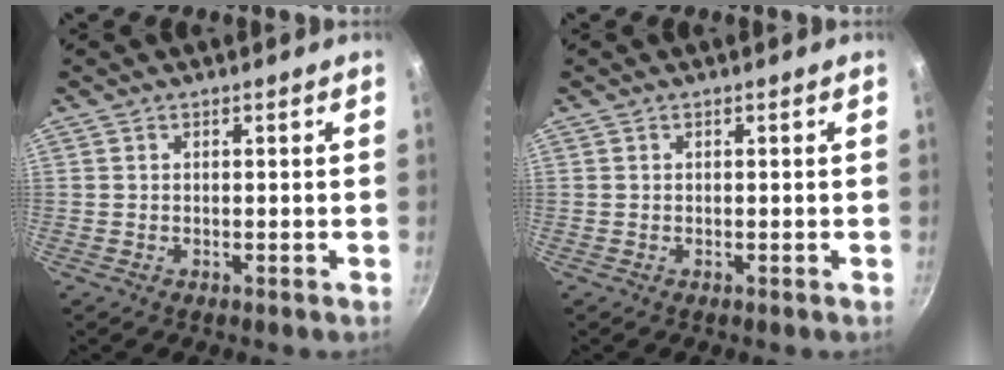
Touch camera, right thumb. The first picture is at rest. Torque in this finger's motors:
{"motor_torque": [0.01, 0.00, -0.01, 0.01, 0.00]}